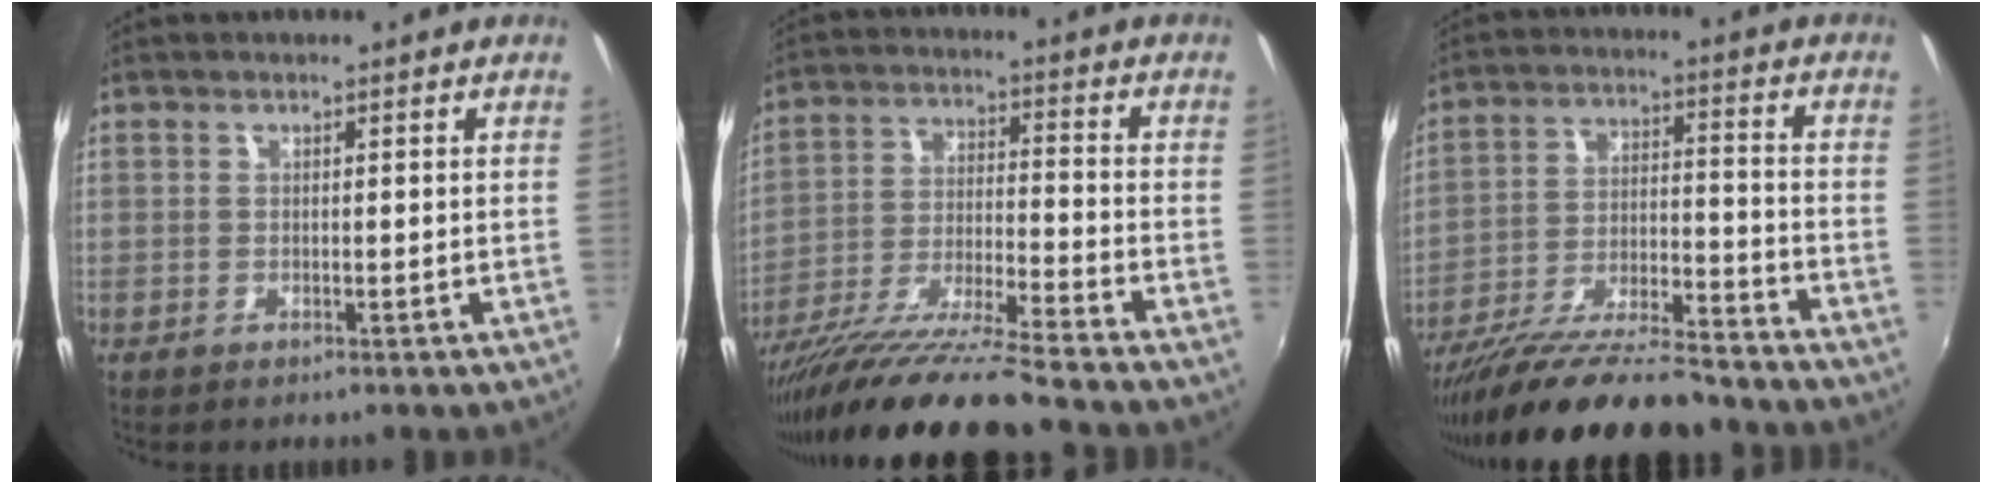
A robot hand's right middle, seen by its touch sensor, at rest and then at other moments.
{"total": 16.5, "force": [-13.8, -0.9, 9.0], "torque": [-0.177, -0.037, -0.248]}
{"total": 19.9, "force": [-16.8, 3.0, 10.2], "torque": [-0.192, -0.042, -0.271]}